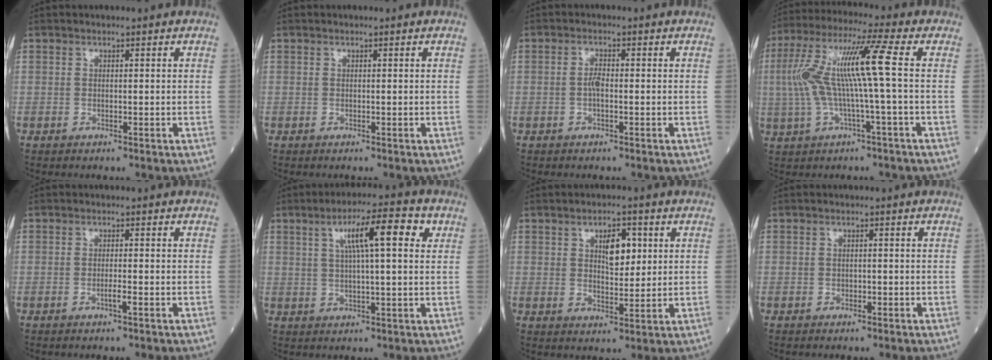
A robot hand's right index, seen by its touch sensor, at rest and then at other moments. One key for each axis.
{"total": 0.0}
{"total": 1.6, "fx": -0.3, "fy": 0.4, "fz": 1.5, "tx": -0.028, "ty": 0.003, "tz": -0.004}
{"total": 11.6, "fx": 0.3, "fy": -0.5, "fz": 11.6, "tx": -0.241, "ty": 0.029, "tz": 0.005}
{"total": 1.1, "fx": -0.5, "fy": -0.1, "fz": 1.0, "tx": -0.021, "ty": 0.000, "tz": -0.006}
{"total": 9.2, "fx": 3.3, "fy": 1.3, "fz": 8.5, "tx": -0.139, "ty": 0.019, "tz": 0.049}
{"total": 5.3, "fx": 1.8, "fy": 2.2, "fz": 4.4, "tx": -0.071, "ty": 0.004, "tz": 0.031}
{"total": 0.5, "fx": -0.2, "fy": 0.4, "fz": 0.3, "tx": -0.004, "ty": 0.002, "tz": 0.000}